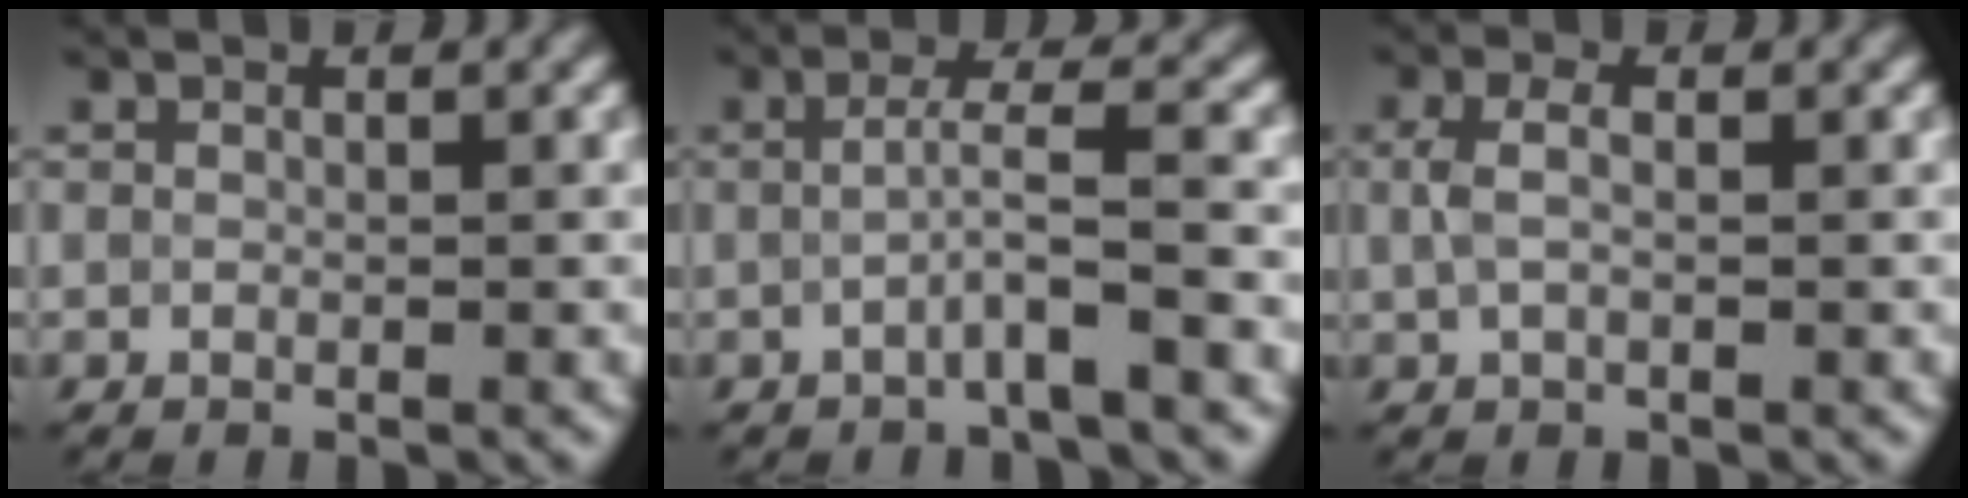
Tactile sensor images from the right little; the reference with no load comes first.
{"total": 3.5, "force": [-0.9, 0.3, 3.3], "torque": [-0.053, 0.010, -0.026]}
{"total": 2.1, "force": [0.3, 1.1, 1.8], "torque": [-0.046, 0.004, 0.004]}